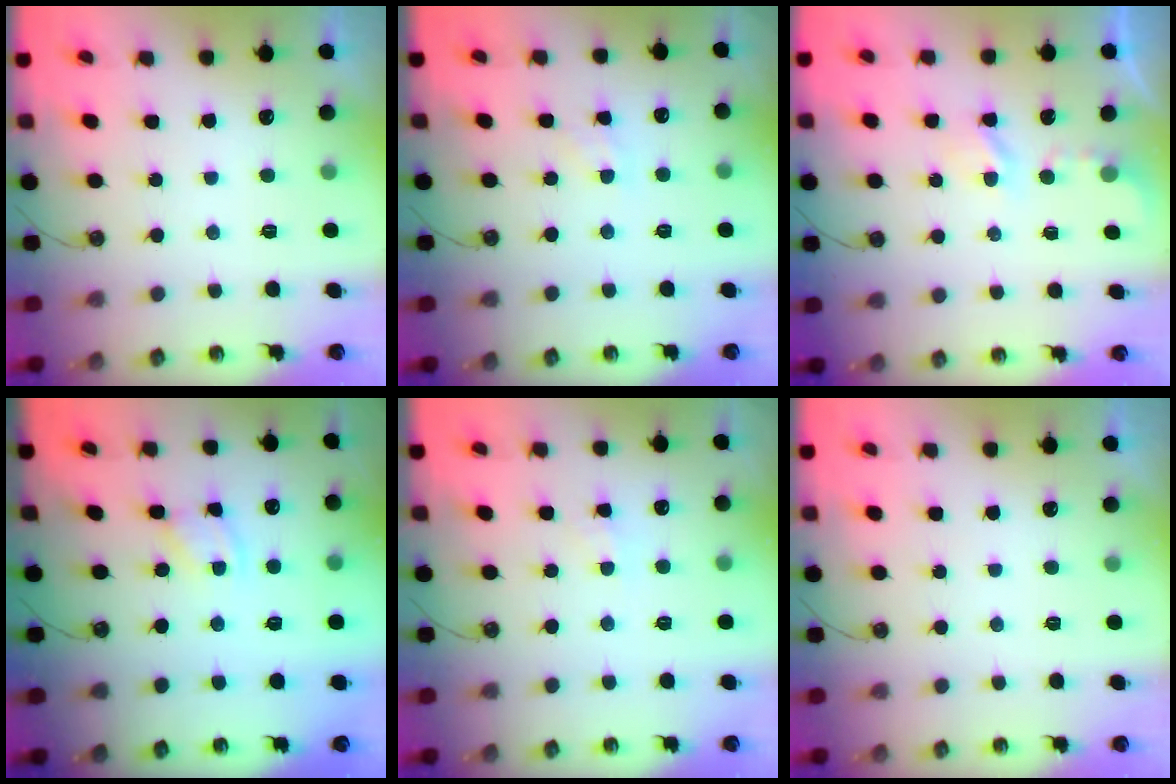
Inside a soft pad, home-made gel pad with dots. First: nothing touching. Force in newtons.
{"total": 5.3, "press": 5.3, "slide": 0.7}
{"total": 2.7, "press": 2.7, "slide": 0.5}
{"total": 1.9, "press": 1.9, "slide": 0.3}
{"total": 1.9, "press": 1.9, "slide": 0.3}
{"total": 0.0}